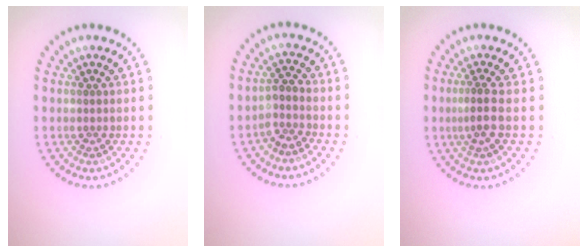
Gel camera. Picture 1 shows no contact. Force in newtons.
{"total": 1.9, "press": 1.5, "slide": 1.1}
{"total": 2.0, "press": 1.6, "slide": 1.1}